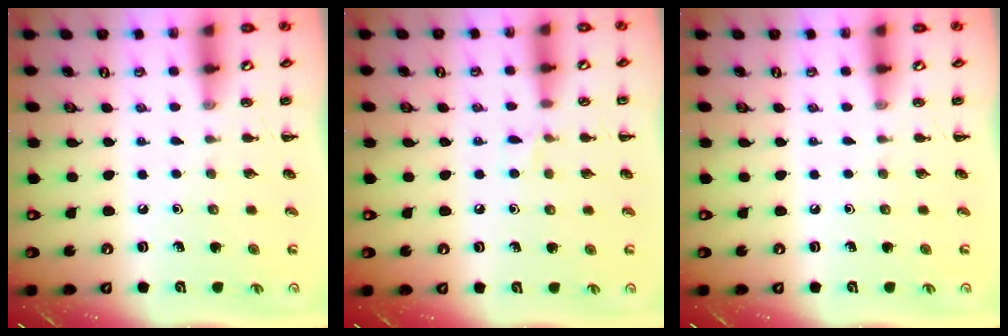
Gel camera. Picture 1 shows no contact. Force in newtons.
{"total": 3.6, "press": 3.4, "slide": 1.1}
{"total": 0.0}